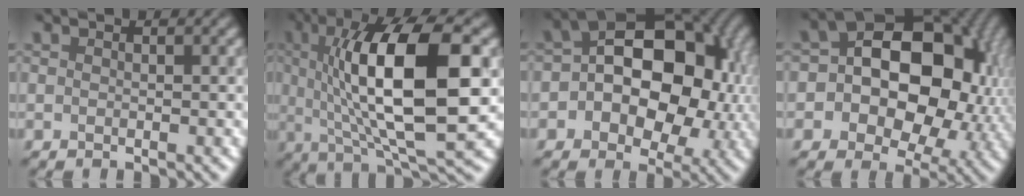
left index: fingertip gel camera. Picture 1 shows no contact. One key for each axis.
{"total": 13.1, "fx": 1.7, "fy": 4.0, "fz": 12.3, "tx": -0.189, "ty": 0.004, "tz": 0.029}
{"total": 13.5, "fx": 0.5, "fy": 9.3, "fz": 9.9, "tx": -0.106, "ty": 0.023, "tz": -0.006}
{"total": 15.7, "fx": 0.4, "fy": 11.5, "fz": 10.7, "tx": -0.118, "ty": 0.020, "tz": -0.012}